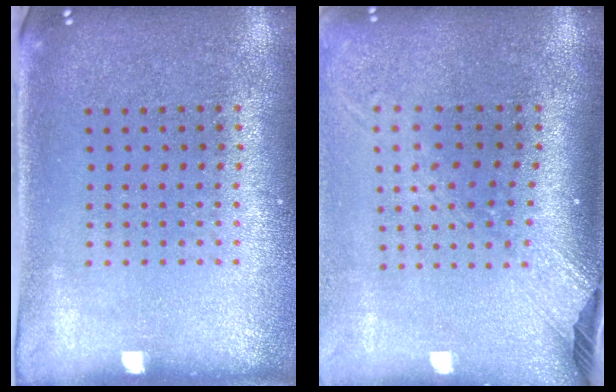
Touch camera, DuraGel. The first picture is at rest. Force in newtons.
{"total": 2.5, "press": 1.9, "slide": 1.7}